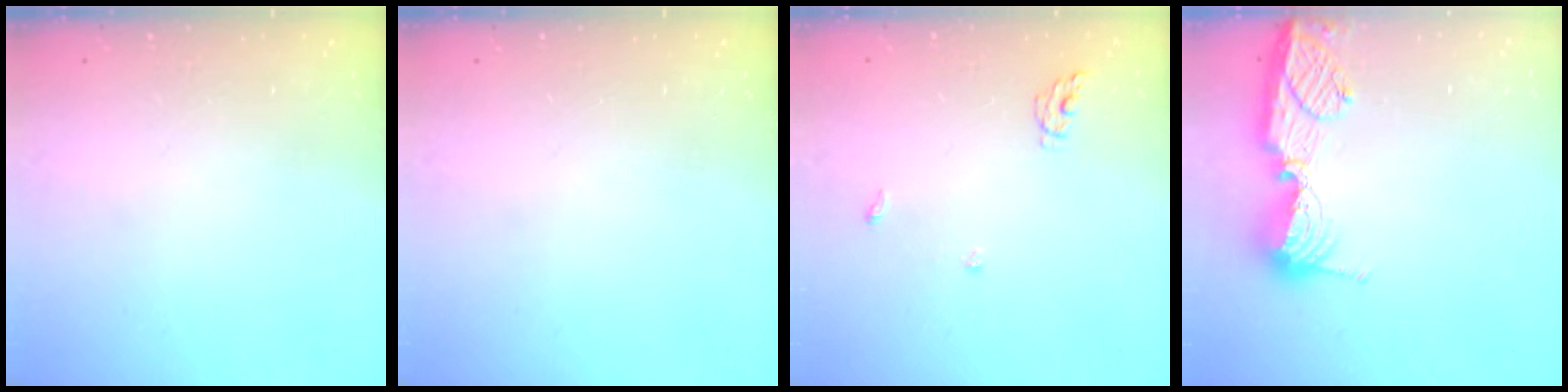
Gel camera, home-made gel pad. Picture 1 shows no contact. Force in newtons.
{"total": 0.0}
{"total": 4.6, "press": 4.6, "slide": 0.5}
{"total": 12.7, "press": 12.6, "slide": 1.2}